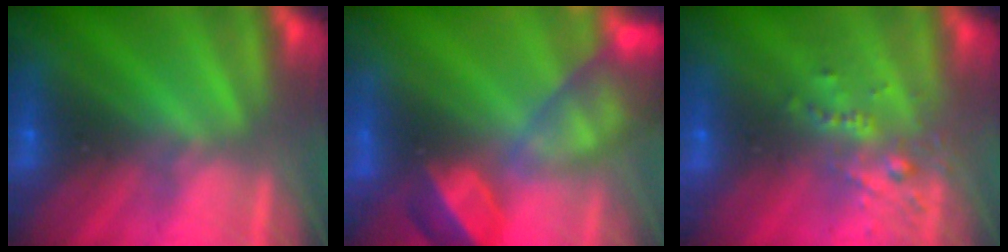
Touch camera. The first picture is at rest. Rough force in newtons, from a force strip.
{"total": 5.9}
{"total": 2.6}